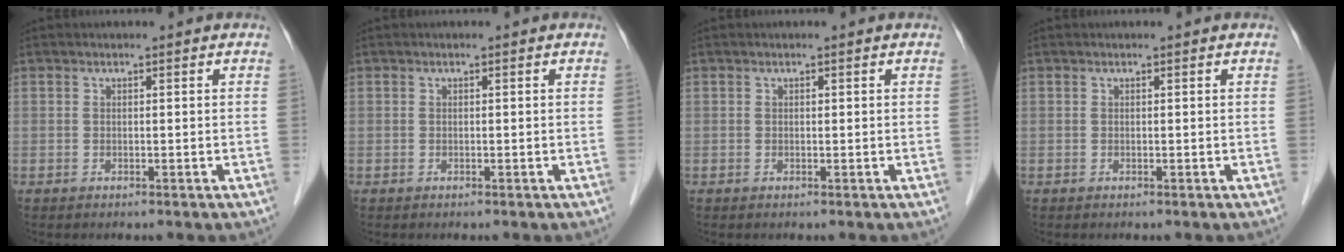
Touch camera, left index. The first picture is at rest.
{"total": 0.0}
{"total": 0.0}
{"total": 0.0}